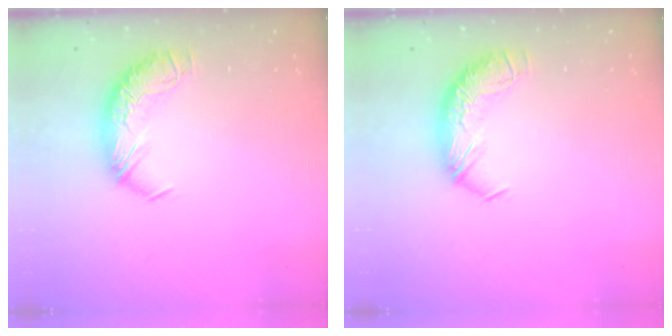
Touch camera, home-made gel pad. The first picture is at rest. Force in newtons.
{"total": 0.0}